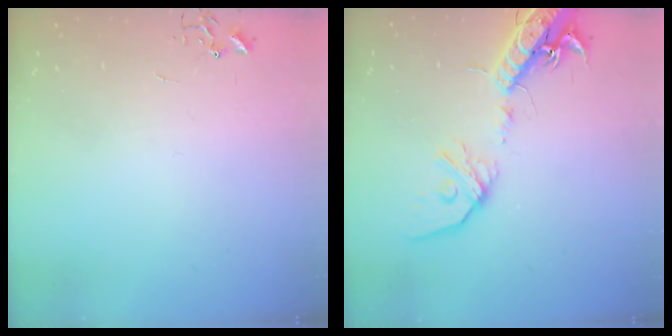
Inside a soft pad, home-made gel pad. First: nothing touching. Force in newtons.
{"total": 18.3, "press": 17.9, "slide": 3.7}